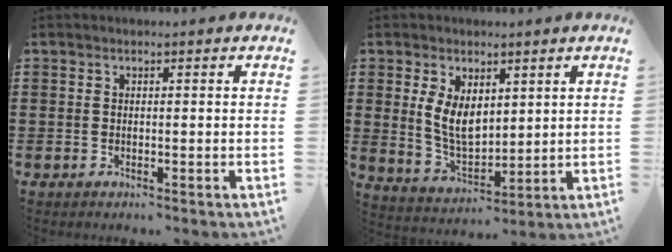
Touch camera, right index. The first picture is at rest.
{"total": 6.6, "force": [2.3, 4.1, 4.6], "torque": [-0.106, 0.004, 0.043]}